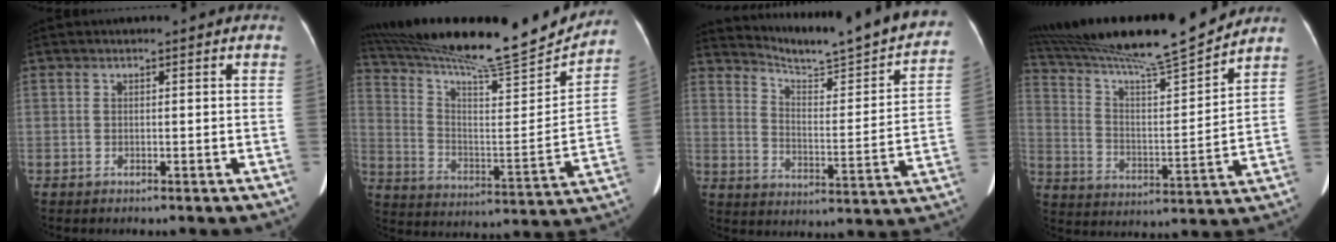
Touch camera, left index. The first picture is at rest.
{"total": 23.4, "force": [21.5, 1.3, 9.3], "torque": [-0.169, -0.043, 0.322]}
{"total": 22.0, "force": [20.4, 1.4, 8.2], "torque": [-0.118, -0.064, 0.266]}
{"total": 19.4, "force": [17.6, -0.7, 8.2], "torque": [-0.150, -0.011, 0.286]}